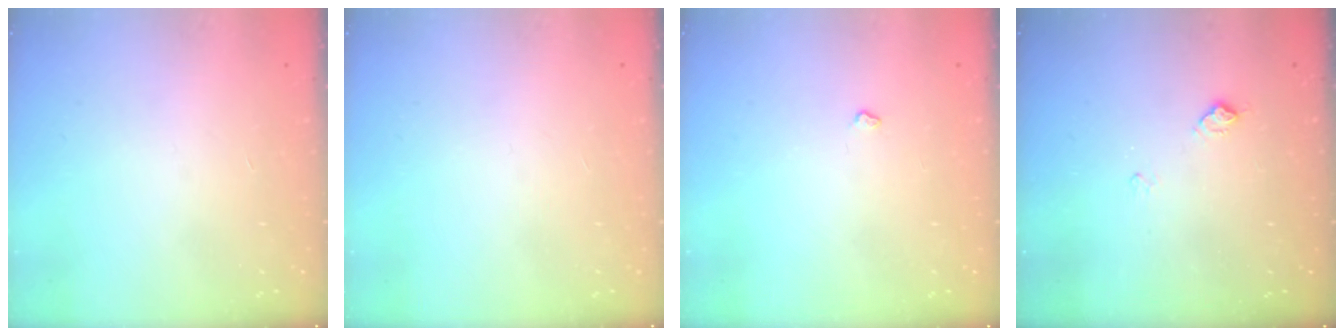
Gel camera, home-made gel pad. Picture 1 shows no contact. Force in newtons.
{"total": 0.0}
{"total": 2.9, "press": 2.9, "slide": 0.5}
{"total": 6.7, "press": 6.7, "slide": 0.8}